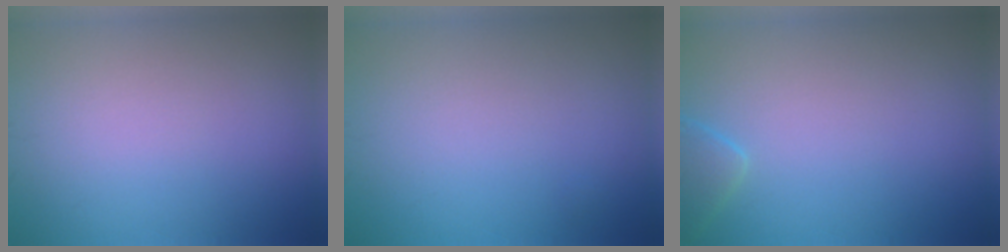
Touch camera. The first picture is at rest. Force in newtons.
{"total": 0.0}
{"total": 1.9, "press": 1.9, "slide": 0.2}